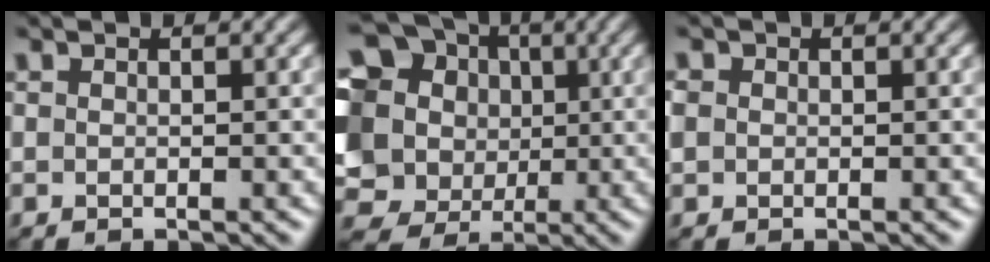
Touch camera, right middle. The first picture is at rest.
{"total": 19.2, "force": [2.7, 17.6, 7.1], "torque": [-0.198, 0.022, 0.014]}
{"total": 1.2, "force": [0.1, 1.2, 0.4], "torque": [-0.009, 0.002, -0.002]}